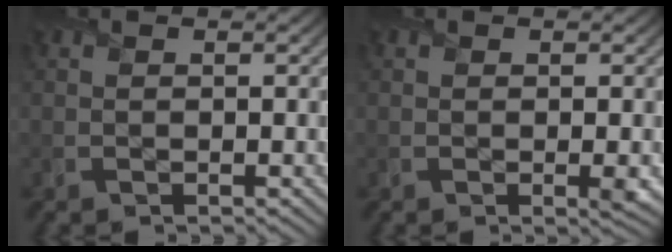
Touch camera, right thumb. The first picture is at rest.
{"total": 0.9, "force": [0.0, 0.1, 0.9], "torque": [-0.014, -0.003, -0.002]}